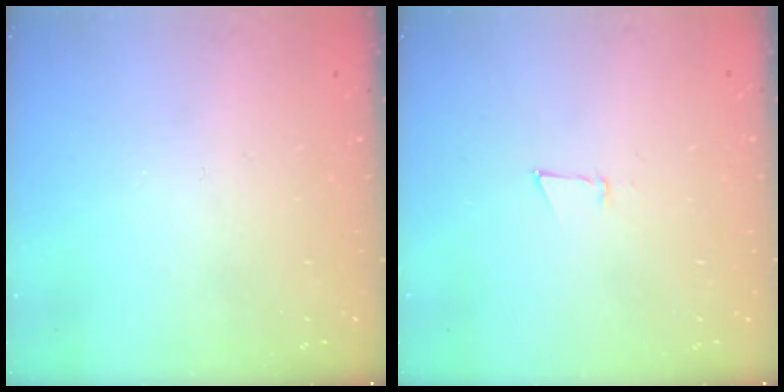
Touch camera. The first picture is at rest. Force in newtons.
{"total": 3.3, "press": 3.3, "slide": 0.6}